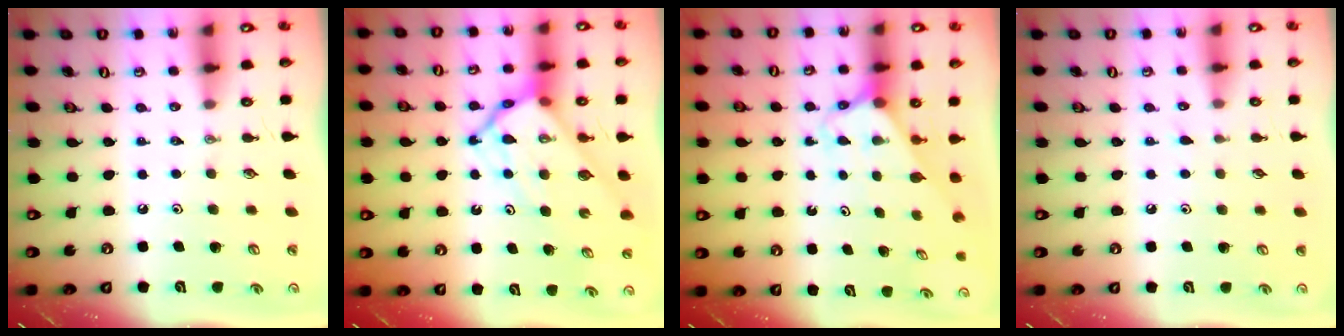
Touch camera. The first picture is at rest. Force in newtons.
{"total": 10.4, "press": 10.4, "slide": 0.7}
{"total": 2.5, "press": 2.5, "slide": 0.1}
{"total": 4.7, "press": 4.6, "slide": 0.4}